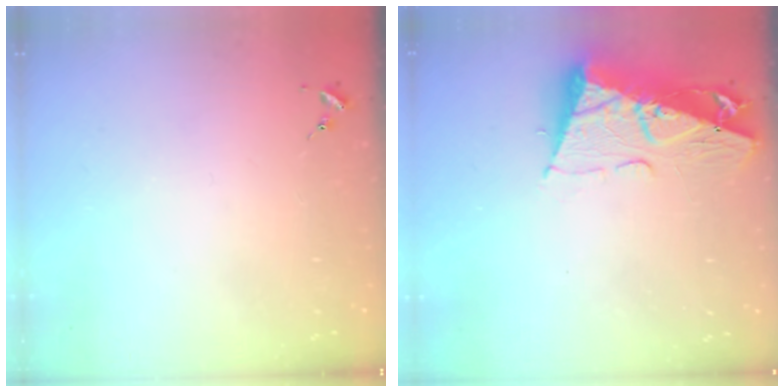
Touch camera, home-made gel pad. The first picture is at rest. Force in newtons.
{"total": 12.5, "press": 12.4, "slide": 1.3}